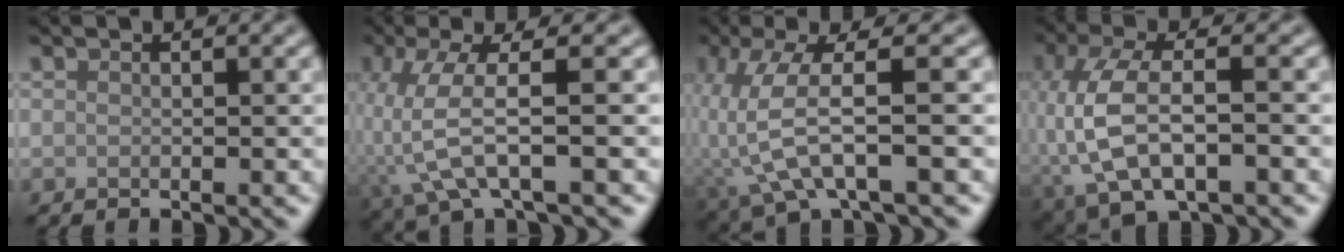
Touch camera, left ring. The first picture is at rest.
{"total": 5.3, "force": [-1.0, 0.9, 5.1], "torque": [-0.119, -0.001, -0.020]}
{"total": 5.9, "force": [-0.3, 1.3, 5.7], "torque": [-0.122, -0.004, -0.004]}
{"total": 7.6, "force": [-2.5, 3.4, 6.3], "torque": [-0.144, -0.002, -0.055]}